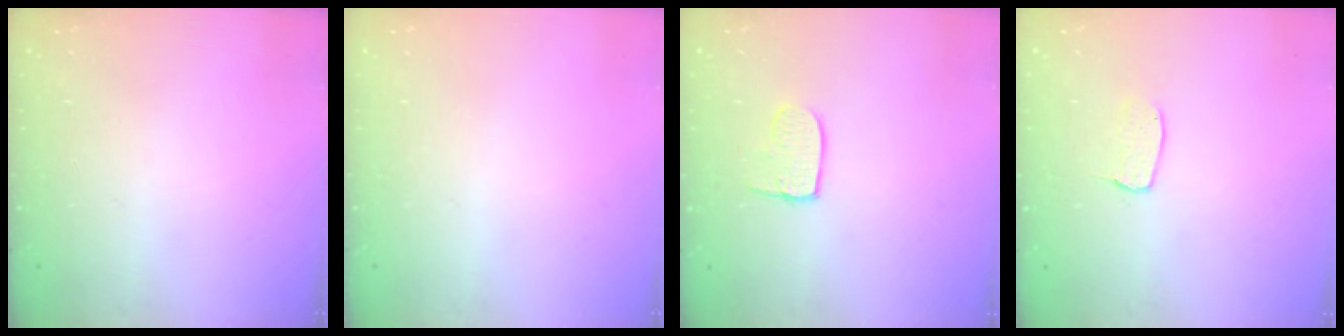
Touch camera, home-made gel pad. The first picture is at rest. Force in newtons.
{"total": 0.0}
{"total": 7.7, "press": 7.7, "slide": 0.6}
{"total": 4.0, "press": 4.0, "slide": 0.2}